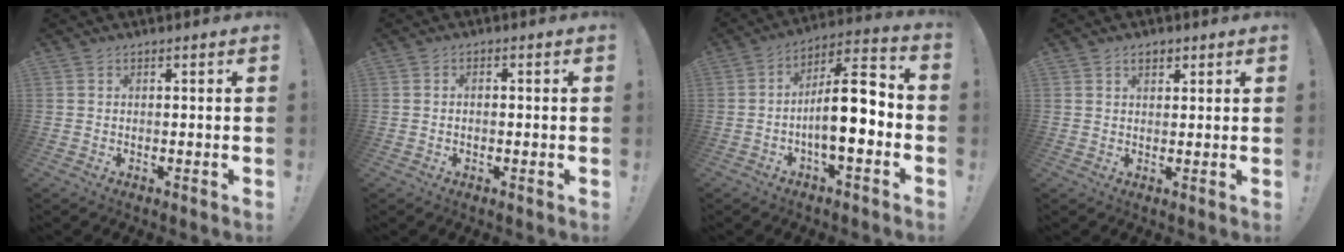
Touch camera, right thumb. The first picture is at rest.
{"total": 1.0, "force": [-0.3, 0.5, 0.9], "torque": [-0.015, 0.004, -0.006]}
{"total": 14.4, "force": [-2.8, 4.7, 13.4], "torque": [-0.214, 0.010, -0.048]}
{"total": 2.7, "force": [1.6, 1.6, 1.6], "torque": [-0.027, 0.003, 0.027]}